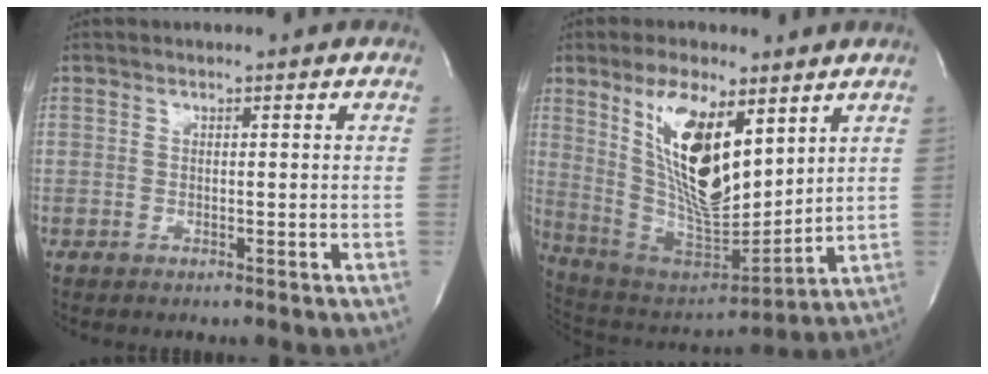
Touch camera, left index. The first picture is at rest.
{"total": 16.0, "force": [6.7, 5.2, 13.6], "torque": [-0.258, -0.003, 0.131]}